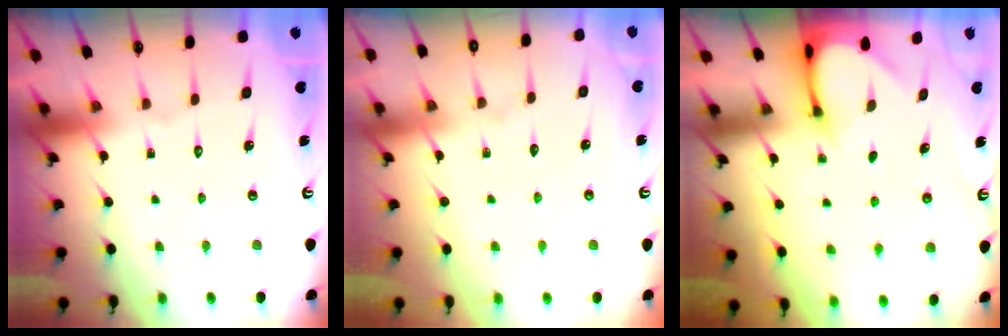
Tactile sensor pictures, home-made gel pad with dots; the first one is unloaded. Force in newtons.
{"total": 2.8, "press": 2.7, "slide": 0.4}
{"total": 3.3, "press": 3.3, "slide": 0.3}